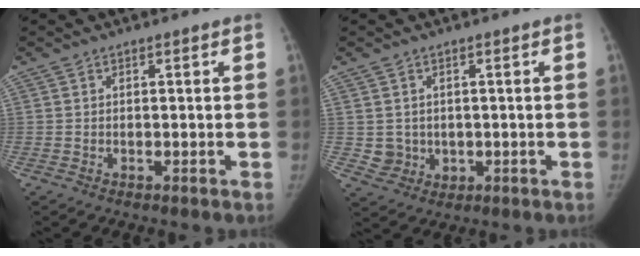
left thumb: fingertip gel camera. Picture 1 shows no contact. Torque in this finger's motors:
{"motor_torque": [0.01, 0.03, 0.37, -0.28, 0.00]}